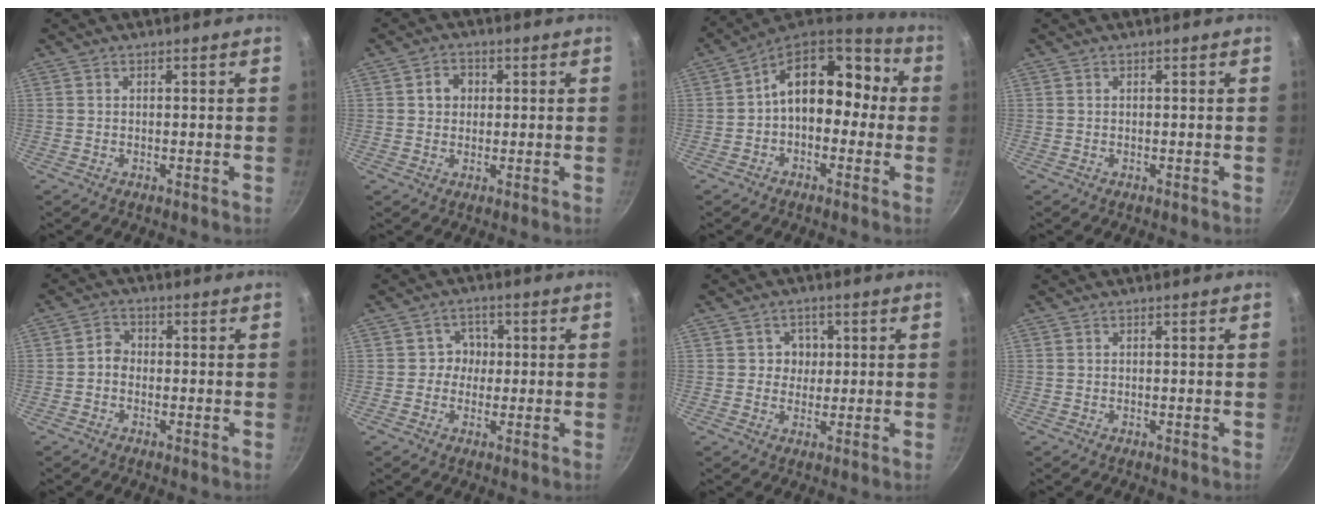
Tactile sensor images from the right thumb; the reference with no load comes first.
{"total": 3.6, "force": [0.6, 3.1, 1.8], "torque": [-0.012, 0.005, 0.008]}
{"total": 15.8, "force": [0.4, 10.1, 12.1], "torque": [-0.133, 0.053, -0.011]}
{"total": 0.0}
{"total": 3.0, "force": [-0.7, 2.4, 1.5], "torque": [-0.012, 0.011, -0.023]}
{"total": 3.6, "force": [0.0, 3.4, 1.3], "torque": [0.012, 0.011, -0.010]}
{"total": 3.8, "force": [0.7, 3.5, 1.3], "torque": [0.009, 0.003, 0.005]}
{"total": 0.0}